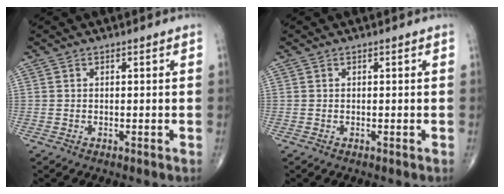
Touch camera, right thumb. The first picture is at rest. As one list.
[{"total": 0.0}]